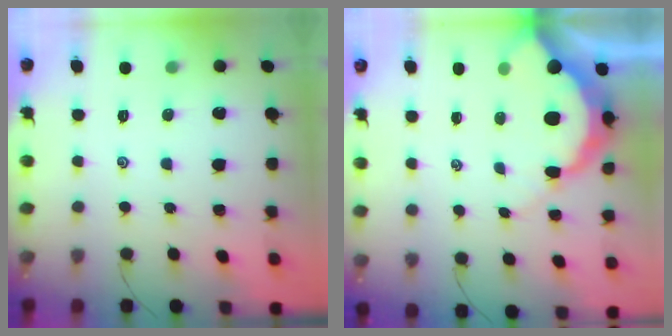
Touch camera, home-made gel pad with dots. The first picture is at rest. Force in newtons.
{"total": 8.4, "press": 8.4, "slide": 0.9}